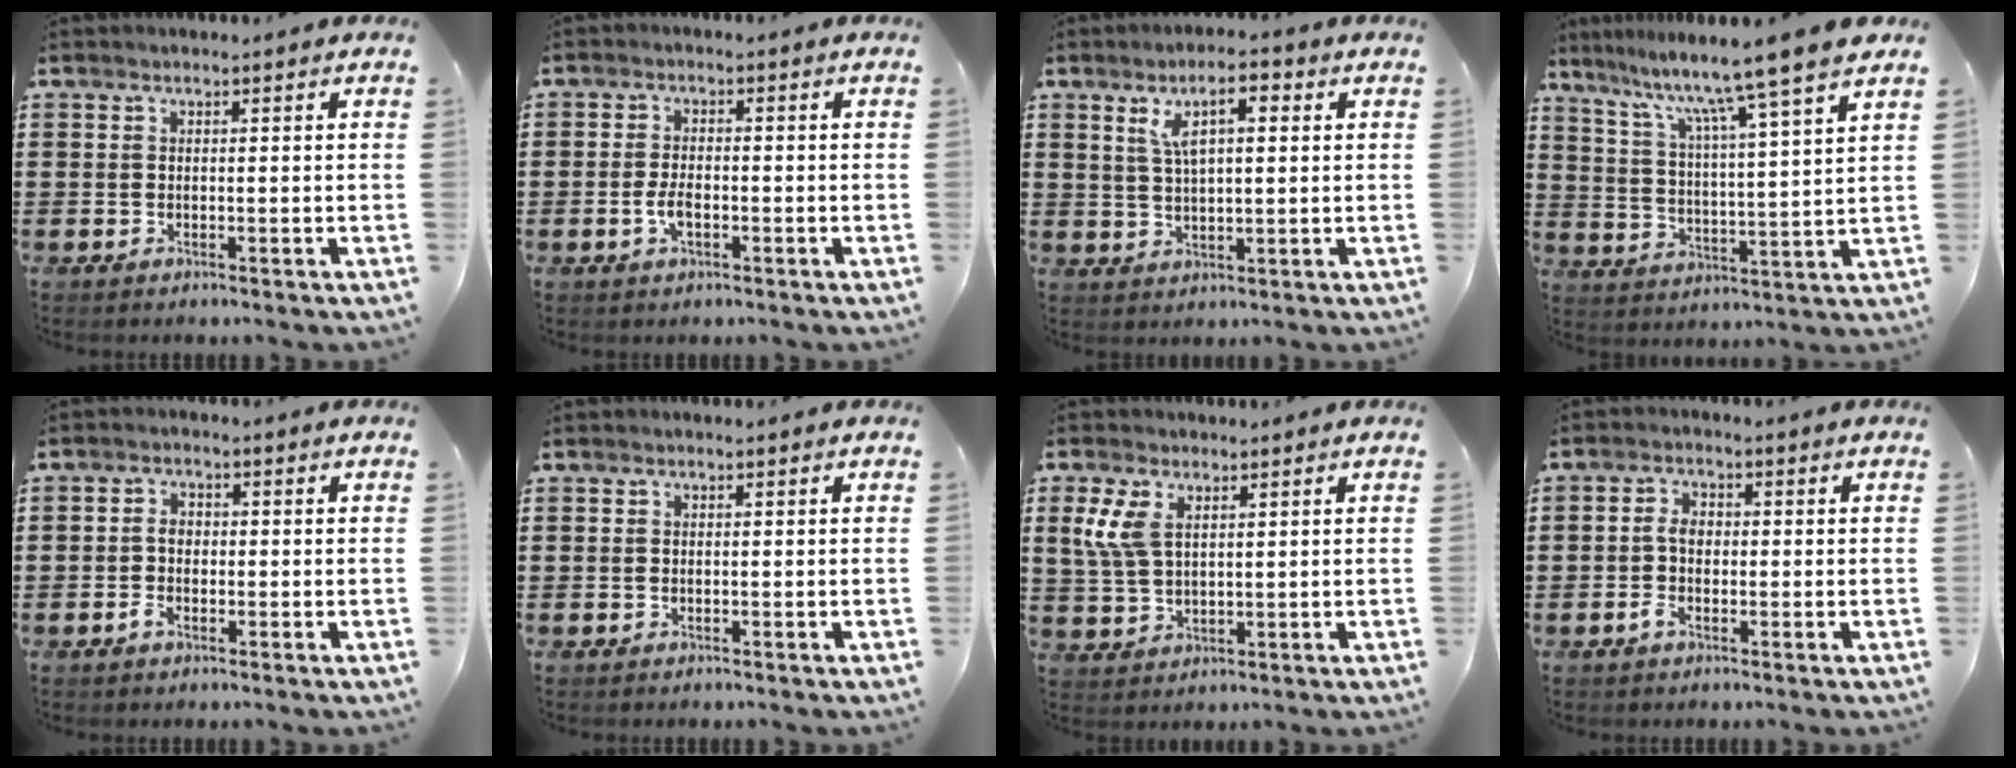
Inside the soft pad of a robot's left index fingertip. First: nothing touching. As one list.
[{"total": 3.2, "force": [-1.1, 1.4, 2.7], "torque": [-0.064, -0.002, -0.023]}, {"total": 6.2, "force": [2.5, 2.2, 5.3], "torque": [-0.103, 0.008, 0.039]}, {"total": 10.3, "force": [8.3, -1.6, 5.9], "torque": [-0.136, -0.063, 0.127]}, {"total": 2.6, "force": [-0.5, 1.6, 2.0], "torque": [-0.045, 0.001, -0.013]}, {"total": 0.0}, {"total": 6.0, "force": [2.5, 3.2, 4.5], "torque": [-0.120, 0.000, 0.038]}, {"total": 3.3, "force": [-0.6, 1.8, 2.7], "torque": [-0.066, 0.002, -0.015]}]